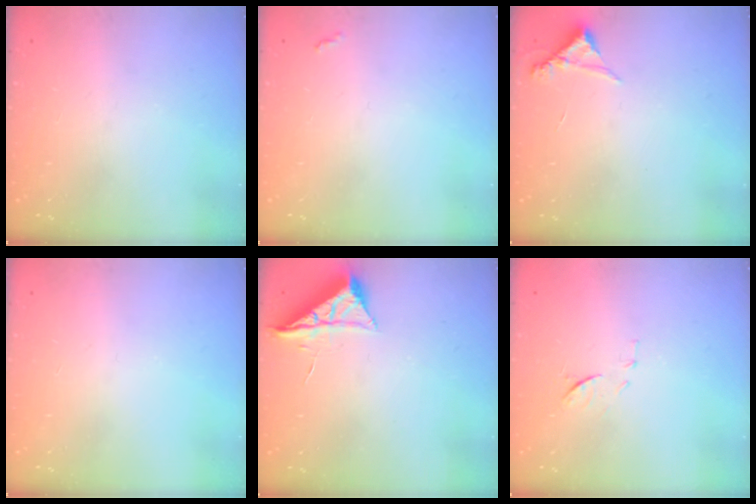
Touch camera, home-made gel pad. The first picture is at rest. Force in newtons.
{"total": 3.2, "press": 3.2, "slide": 0.5}
{"total": 4.5, "press": 4.5, "slide": 0.3}
{"total": 0.0}
{"total": 6.1, "press": 6.1, "slide": 0.7}
{"total": 6.2, "press": 6.2, "slide": 1.0}